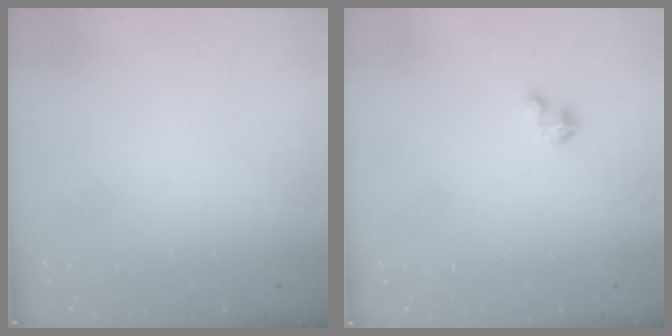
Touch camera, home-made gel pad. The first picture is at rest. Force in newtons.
{"total": 1.2, "press": 1.2, "slide": 0.2}